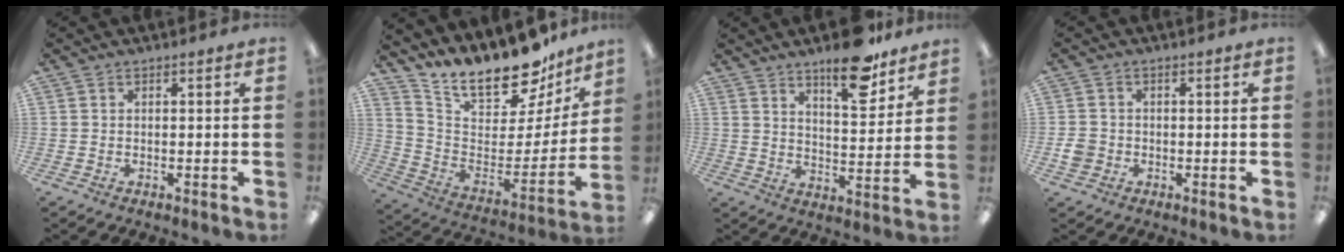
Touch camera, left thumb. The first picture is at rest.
{"total": 19.6, "force": [17.2, 6.1, 7.1], "torque": [-0.109, -0.146, 0.296]}
{"total": 13.9, "force": [10.4, 4.8, 7.8], "torque": [-0.099, -0.066, 0.176]}
{"total": 3.3, "force": [-0.8, 3.0, 1.2], "torque": [-0.017, 0.009, -0.014]}